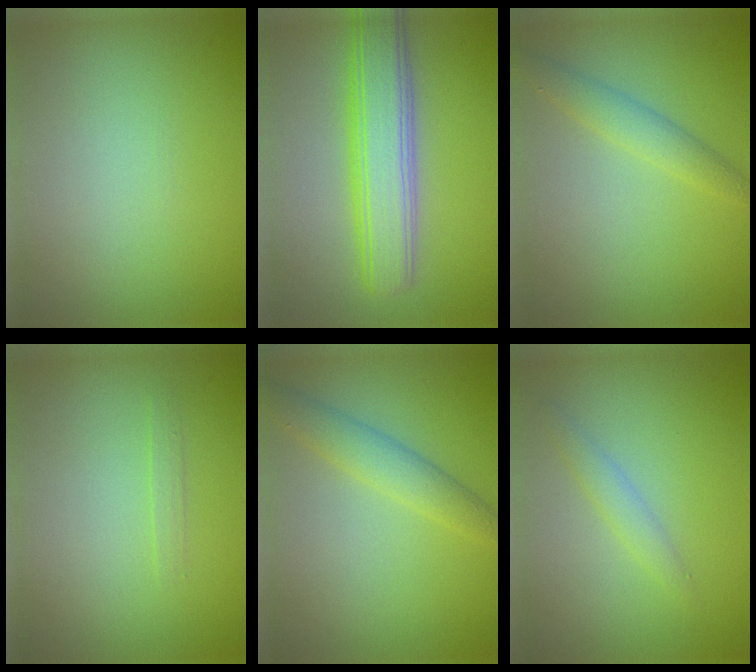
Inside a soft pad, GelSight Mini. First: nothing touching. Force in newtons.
{"total": 6.1, "press": 6.1, "slide": 0.2}
{"total": 2.2, "press": 2.2, "slide": 0.1}
{"total": 0.6, "press": 0.6, "slide": 0.0}
{"total": 2.9, "press": 2.9, "slide": 0.1}
{"total": 1.5, "press": 1.5, "slide": 0.0}